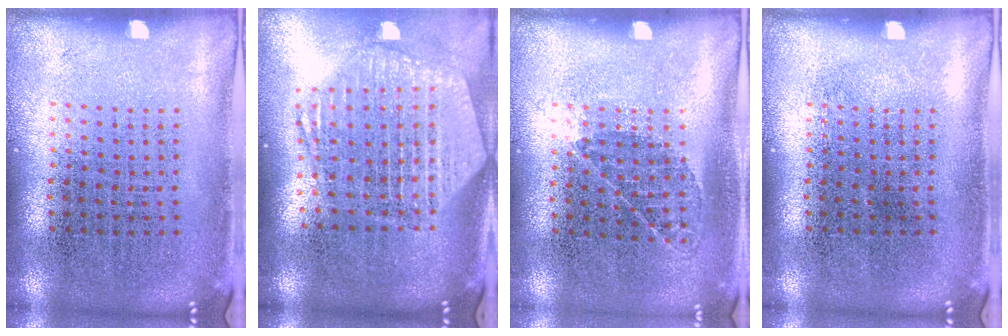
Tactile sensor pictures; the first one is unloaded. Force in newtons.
{"total": 2.6, "press": 2.1, "slide": 1.5}
{"total": 0.9, "press": 0.6, "slide": 0.7}
{"total": 0.0}